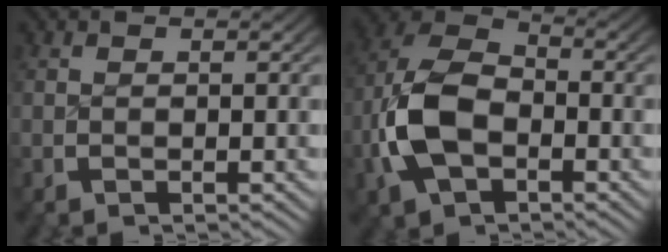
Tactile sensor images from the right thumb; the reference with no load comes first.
{"total": 9.6, "force": [-1.8, 6.8, 6.4], "torque": [-0.164, -0.026, -0.022]}